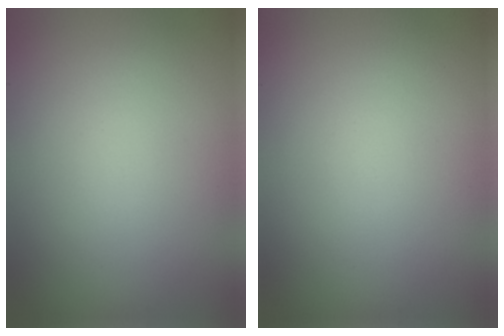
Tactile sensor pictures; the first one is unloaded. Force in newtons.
{"total": 0.0}